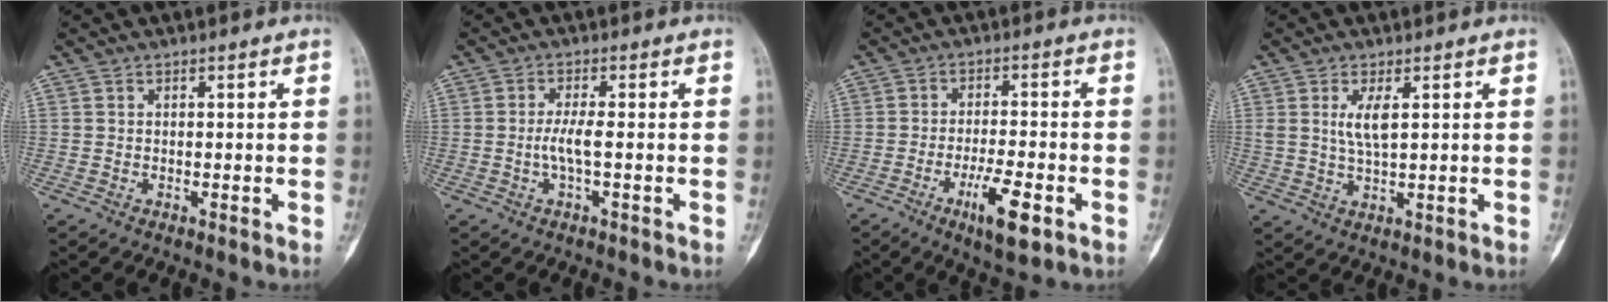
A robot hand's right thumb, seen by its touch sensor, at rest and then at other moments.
{"total": 3.3, "force": [-0.6, 0.3, 3.2], "torque": [-0.077, 0.000, -0.015]}
{"total": 8.3, "force": [-3.7, 2.2, 7.1], "torque": [-0.122, 0.008, -0.058]}
{"total": 4.4, "force": [1.4, 1.2, 4.0], "torque": [-0.083, -0.012, 0.034]}